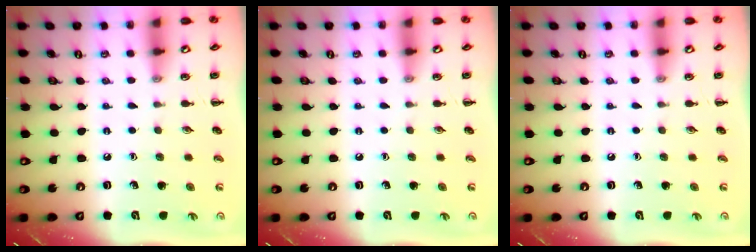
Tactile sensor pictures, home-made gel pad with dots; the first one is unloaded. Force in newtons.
{"total": 0.0}
{"total": 0.0}